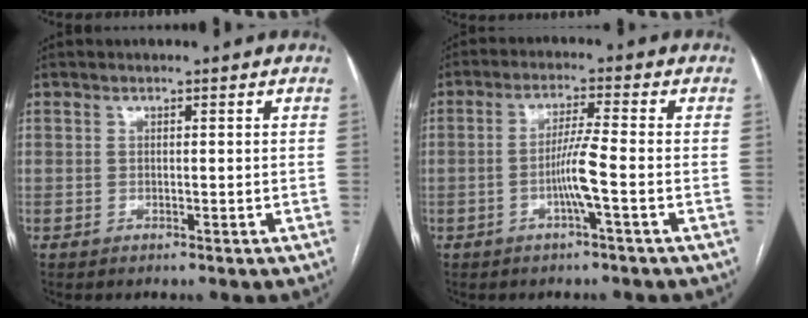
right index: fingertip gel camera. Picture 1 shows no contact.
{"total": 5.1, "force": [-1.5, -0.7, 4.8], "torque": [-0.096, 0.004, -0.029]}